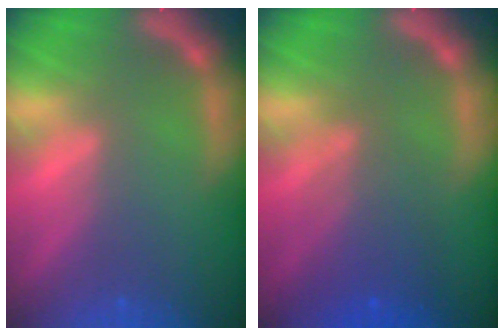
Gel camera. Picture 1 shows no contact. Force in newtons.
{"total": 4.5}